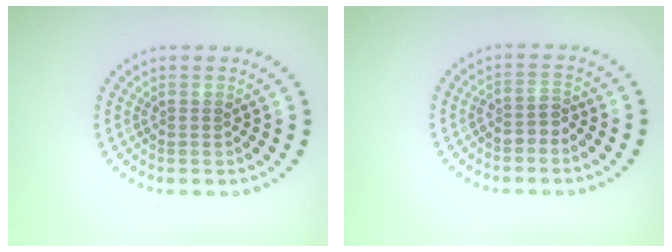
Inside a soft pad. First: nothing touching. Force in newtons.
{"total": 1.4, "press": 1.2, "slide": 0.8}